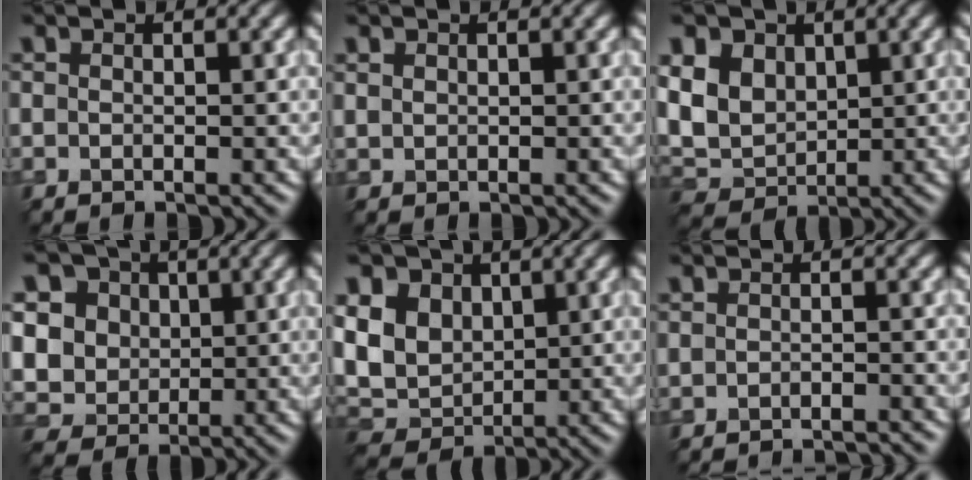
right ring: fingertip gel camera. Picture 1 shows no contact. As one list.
[{"total": 0.6, "force": [0.5, 0.4, 0.2], "torque": [-0.005, -0.002, 0.013]}, {"total": 6.7, "force": [2.0, 5.2, 3.8], "torque": [-0.104, 0.015, 0.036]}, {"total": 10.3, "force": [3.5, 8.7, 4.3], "torque": [-0.107, 0.015, 0.053]}, {"total": 8.2, "force": [2.4, 6.4, 4.6], "torque": [-0.116, 0.021, 0.033]}, {"total": 3.3, "force": [-3.2, 0.3, 1.0], "torque": [-0.007, 0.004, -0.042]}]